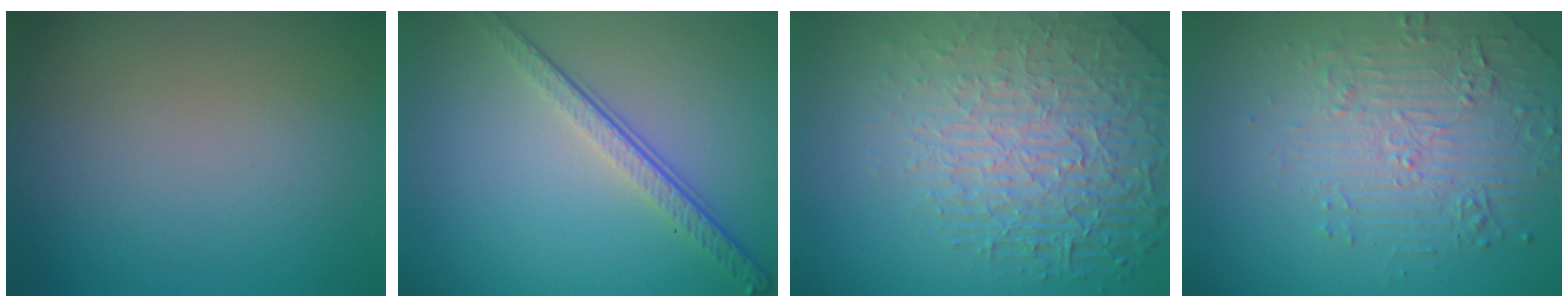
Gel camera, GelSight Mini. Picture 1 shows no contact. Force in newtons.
{"total": 4.0, "press": 2.7, "slide": 2.9}
{"total": 8.7, "press": 5.9, "slide": 6.4}
{"total": 5.1, "press": 3.9, "slide": 3.3}